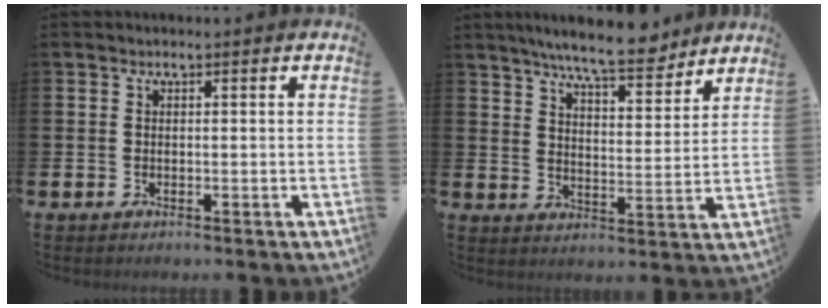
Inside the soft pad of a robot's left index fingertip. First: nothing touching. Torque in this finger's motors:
{"motor_torque": [0.51, -0.52, 0.96, 0.21]}